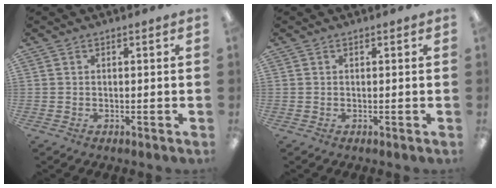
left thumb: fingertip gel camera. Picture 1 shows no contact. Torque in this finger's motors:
{"motor_torque": [-0.05, 0.05, 0.00, 0.00, 0.00]}